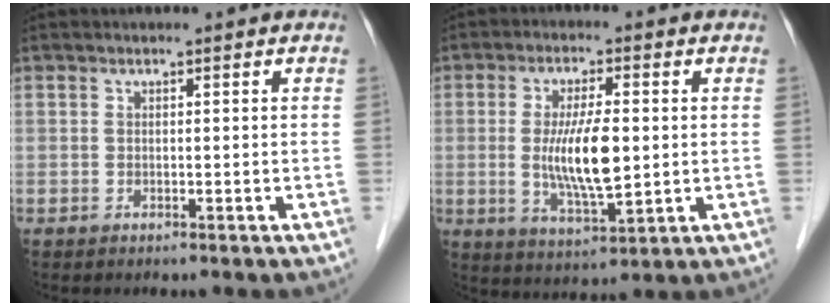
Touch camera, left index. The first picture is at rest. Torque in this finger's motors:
{"motor_torque": [1.61, 0.15, 0.61, 0.21]}